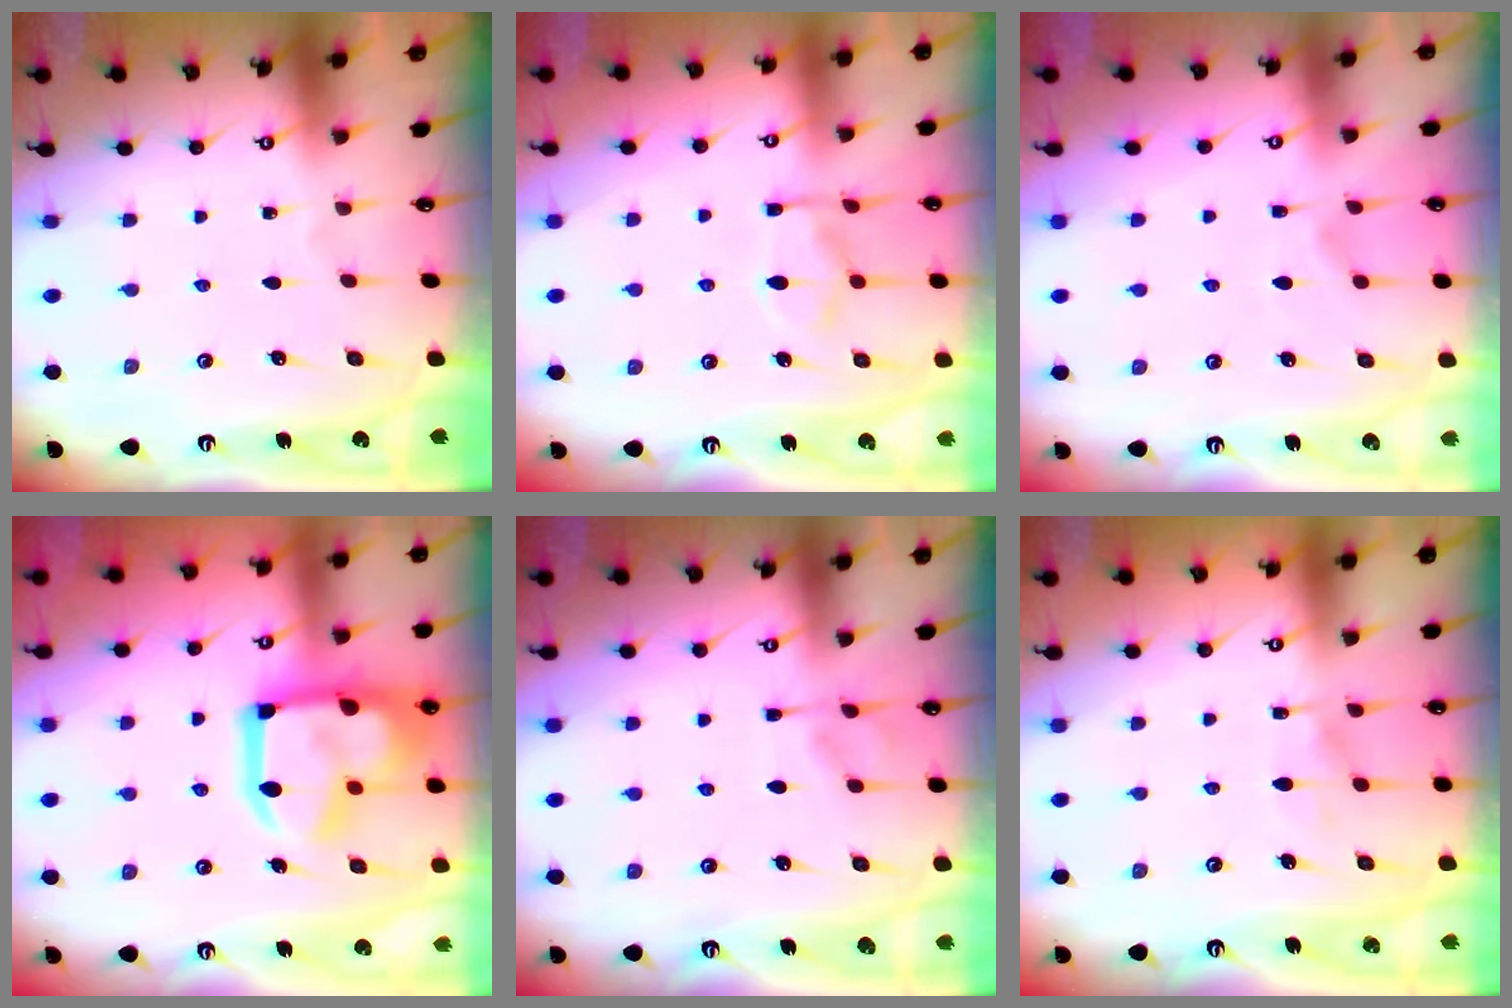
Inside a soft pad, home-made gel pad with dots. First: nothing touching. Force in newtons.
{"total": 9.8, "press": 9.7, "slide": 1.4}
{"total": 2.4, "press": 2.1, "slide": 1.1}
{"total": 20.2, "press": 20.1, "slide": 2.3}
{"total": 4.9, "press": 4.8, "slide": 0.7}
{"total": 5.8, "press": 5.8, "slide": 0.5}